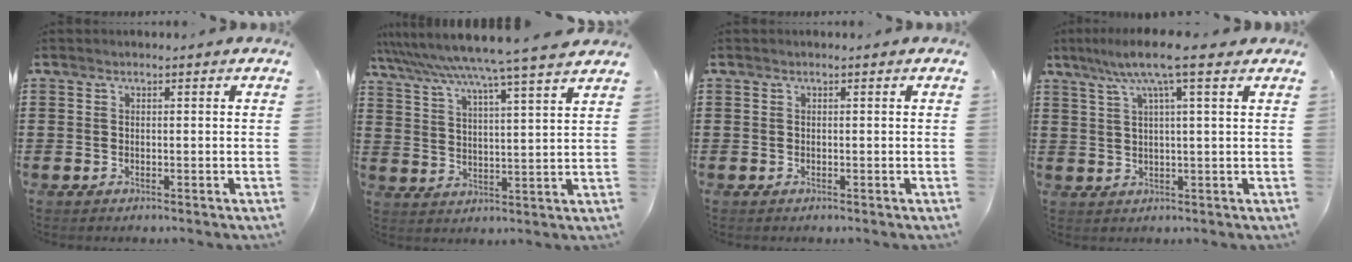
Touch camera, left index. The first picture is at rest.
{"total": 6.8, "force": [6.1, -1.2, 2.8], "torque": [-0.077, -0.043, 0.099]}
{"total": 0.0}
{"total": 7.9, "force": [4.7, 0.4, 6.3], "torque": [-0.136, 0.002, 0.079]}